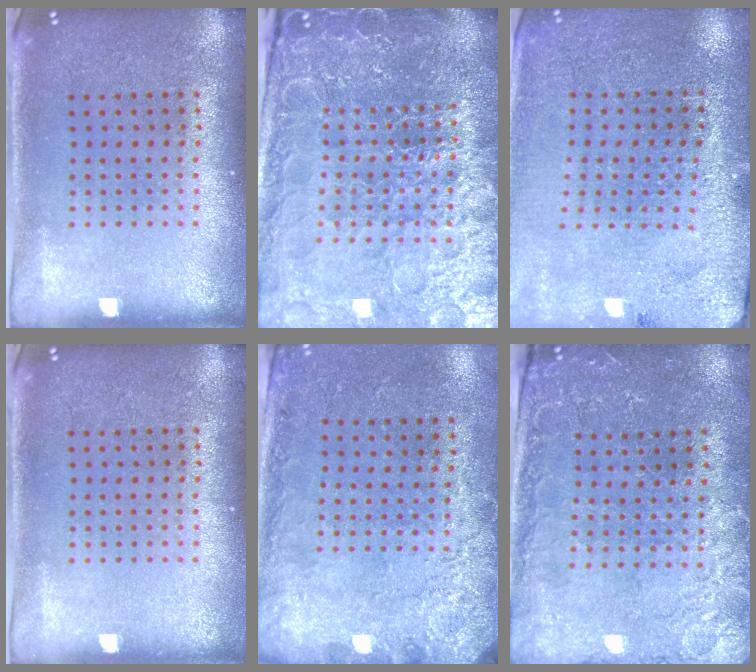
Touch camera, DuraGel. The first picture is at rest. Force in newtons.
{"total": 5.9, "press": 5.3, "slide": 2.6}
{"total": 2.8, "press": 2.8, "slide": 0.1}
{"total": 0.0}
{"total": 2.7, "press": 2.0, "slide": 1.8}
{"total": 0.6, "press": 0.4, "slide": 0.4}